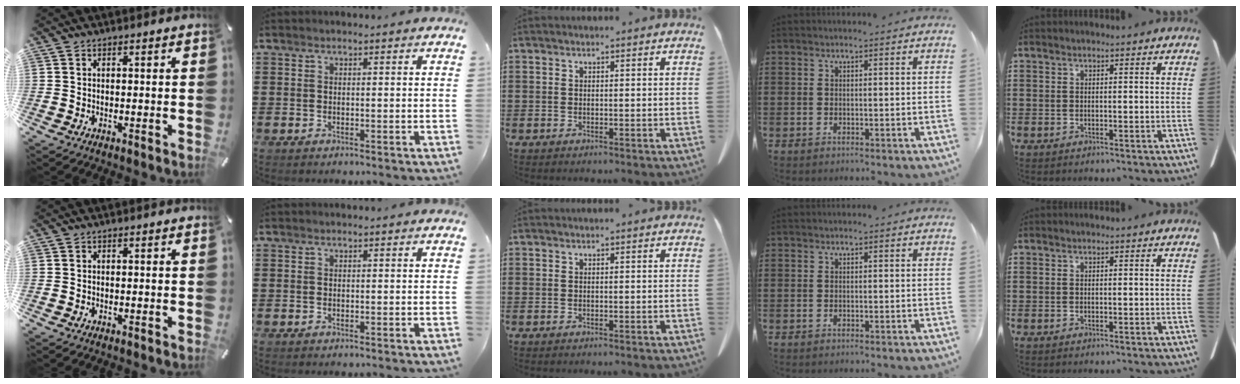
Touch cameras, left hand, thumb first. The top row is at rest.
{}